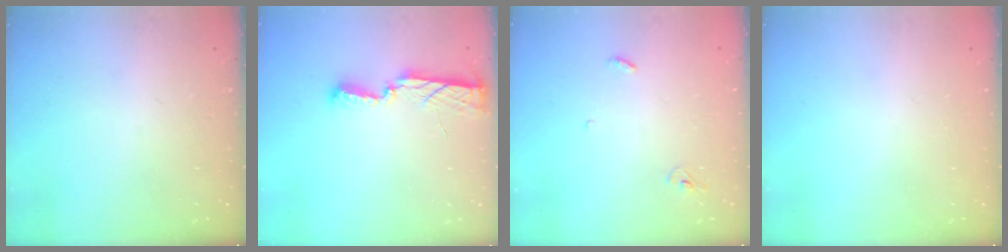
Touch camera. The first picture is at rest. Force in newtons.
{"total": 8.1, "press": 8.0, "slide": 0.5}
{"total": 3.3, "press": 3.2, "slide": 0.3}
{"total": 0.0}